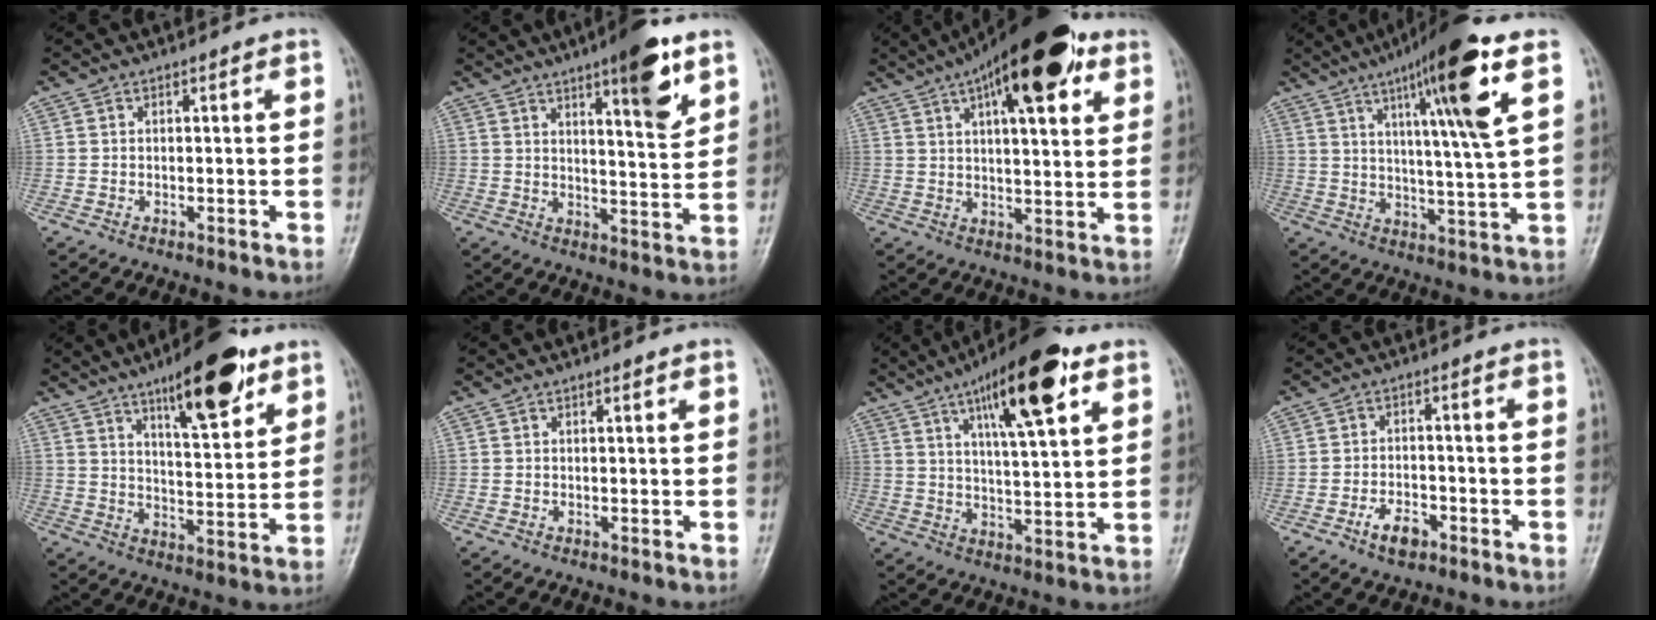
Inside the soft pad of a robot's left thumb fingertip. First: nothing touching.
{"total": 11.0, "force": [6.3, 2.5, 8.7], "torque": [-0.108, -0.035, 0.088]}
{"total": 19.6, "force": [10.1, 7.0, 15.3], "torque": [-0.214, -0.011, 0.152]}
{"total": 16.4, "force": [7.4, 1.3, 14.5], "torque": [-0.235, -0.022, 0.114]}
{"total": 15.1, "force": [9.1, 4.7, 11.1], "torque": [-0.137, -0.049, 0.140]}
{"total": 1.1, "force": [0.5, 0.4, 0.8], "torque": [-0.011, 0.001, 0.006]}
{"total": 17.2, "force": [8.7, 4.7, 14.1], "torque": [-0.202, -0.024, 0.139]}
{"total": 4.8, "force": [-2.8, 2.5, 2.9], "torque": [-0.044, 0.017, -0.048]}